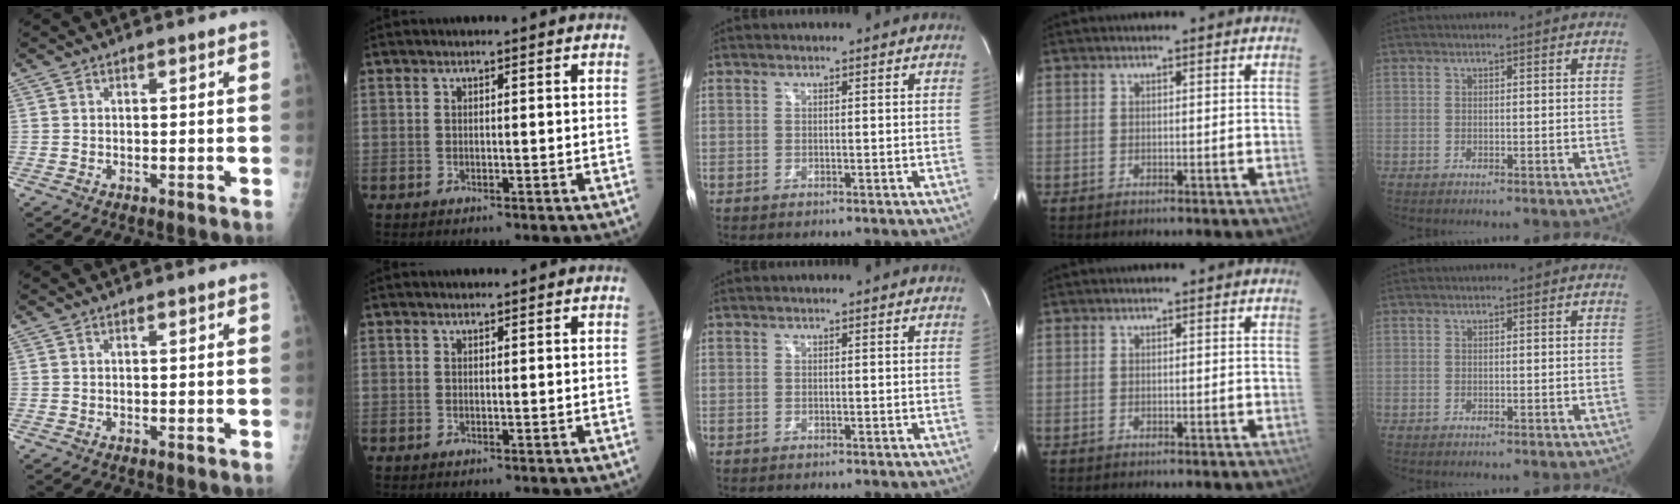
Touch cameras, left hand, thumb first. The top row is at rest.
{"thumb": {"total": 0.7, "force": [0.5, 0.1, 0.5], "torque": [-0.005, 0.000, 0.007]}, "index": {"total": 0.6, "force": [0.6, 0.0, 0.2], "torque": [-0.007, 0.004, 0.011]}}